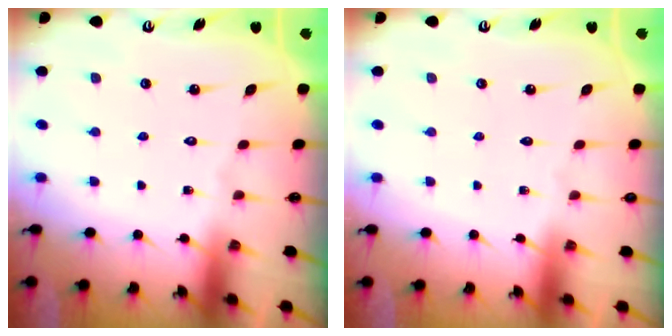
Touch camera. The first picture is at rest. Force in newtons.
{"total": 0.0}